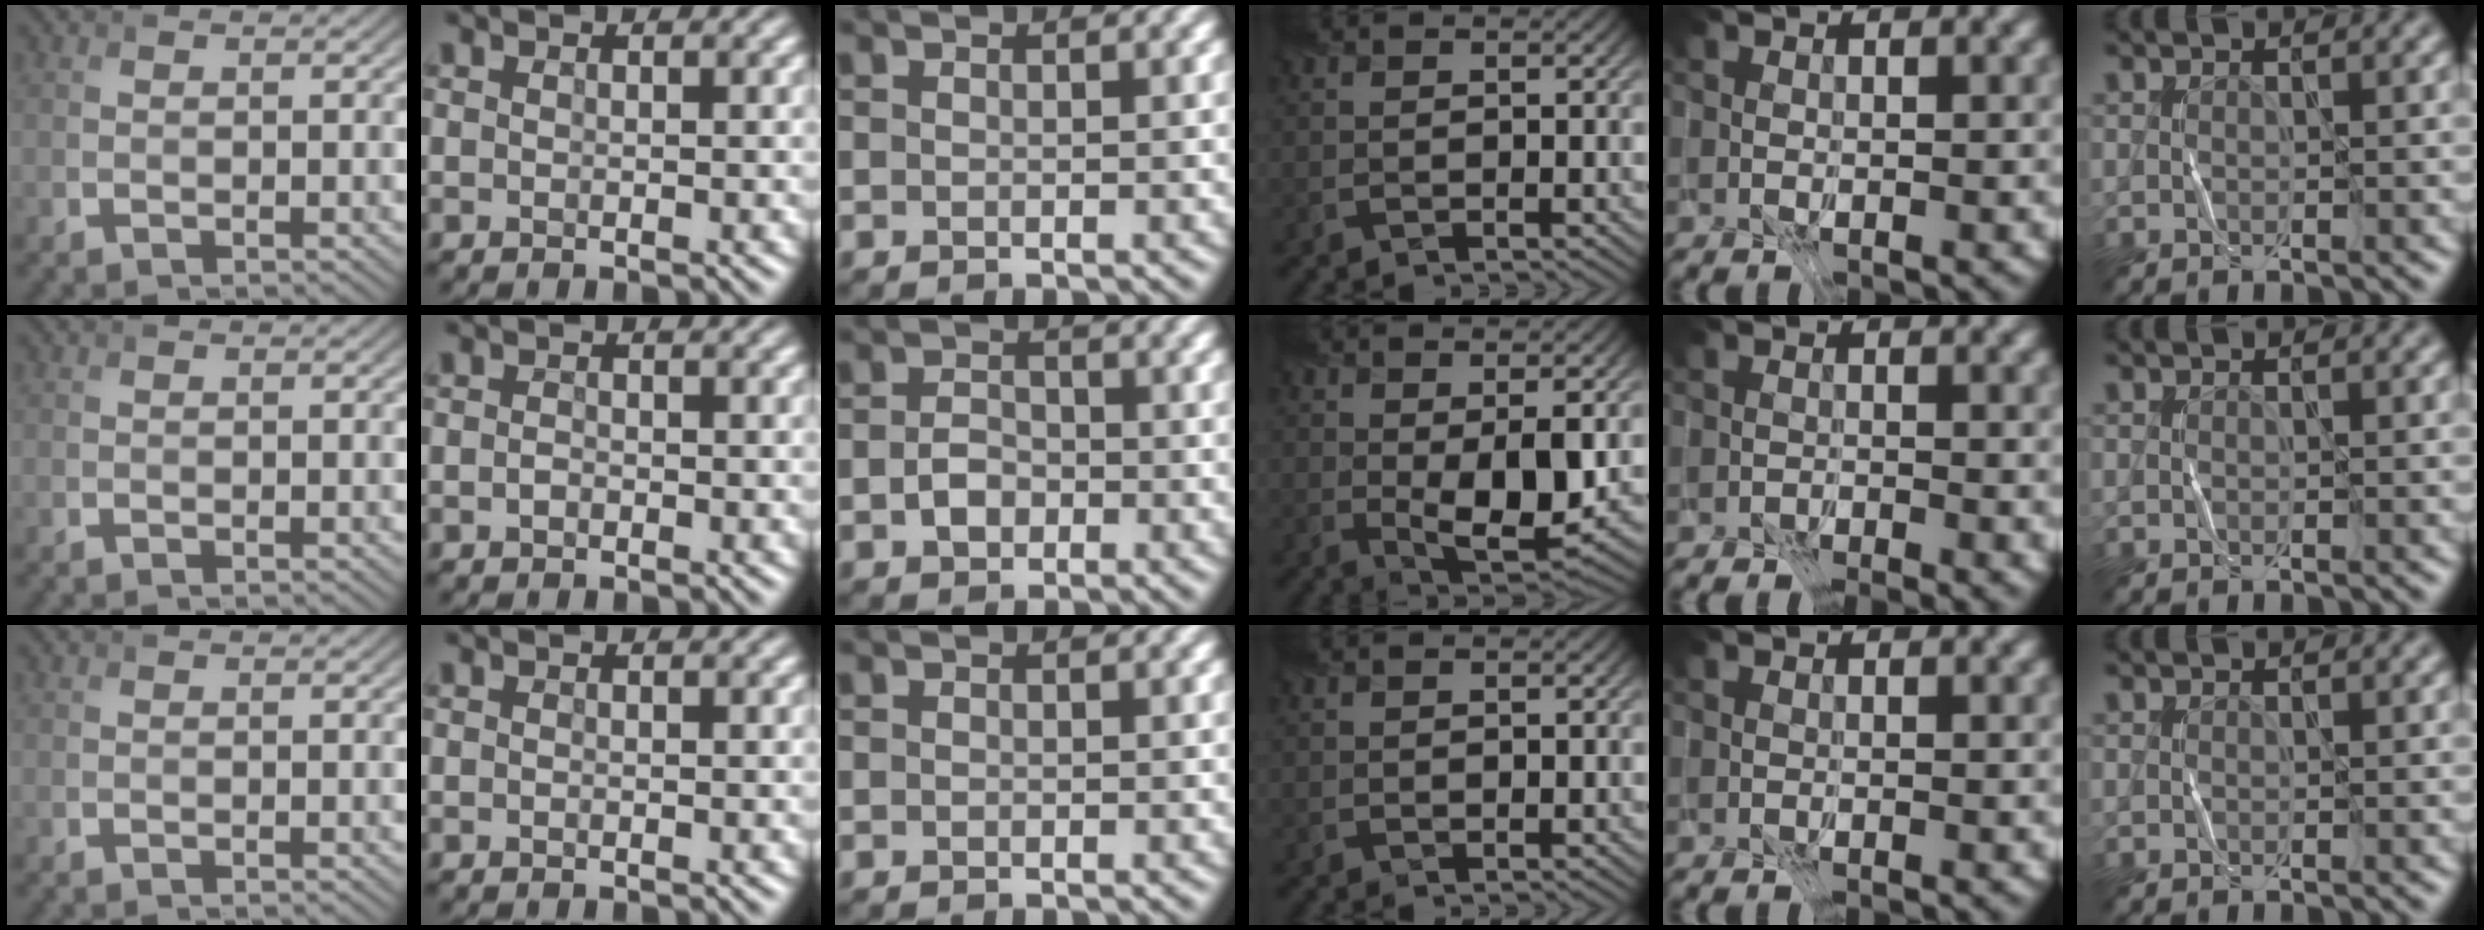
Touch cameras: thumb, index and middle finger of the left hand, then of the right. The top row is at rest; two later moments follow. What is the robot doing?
{"motion": "fold", "object": "coffee filter"}